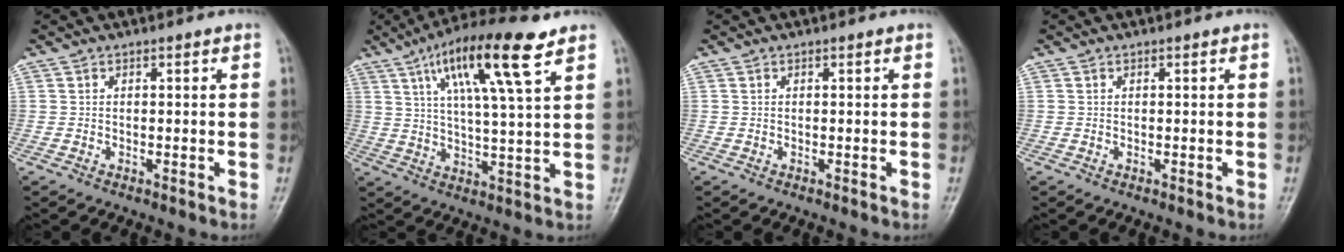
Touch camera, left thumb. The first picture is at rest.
{"total": 15.9, "force": [8.2, 2.7, 13.4], "torque": [-0.228, -0.017, 0.139]}
{"total": 0.0}
{"total": 0.0}